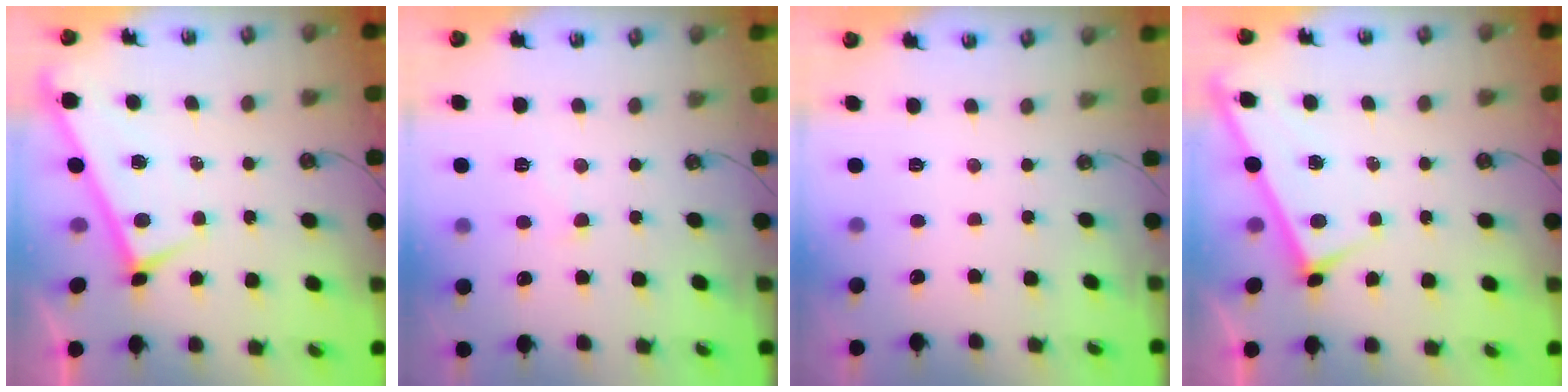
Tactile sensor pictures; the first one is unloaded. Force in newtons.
{"total": 2.4, "press": 2.4, "slide": 0.4}
{"total": 0.0}
{"total": 3.1, "press": 3.1, "slide": 0.2}